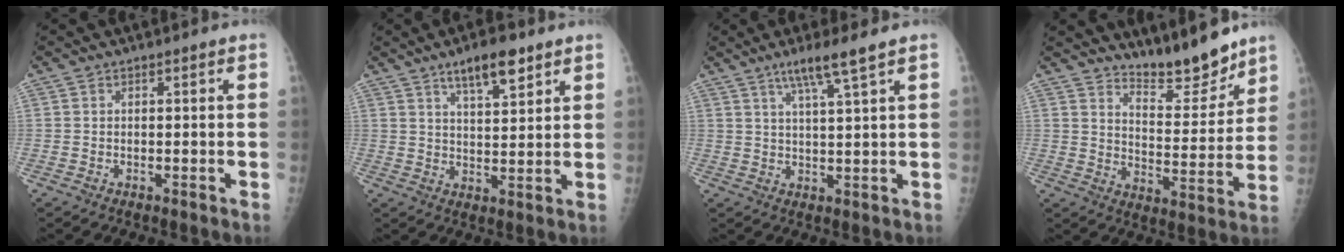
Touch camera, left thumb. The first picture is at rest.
{"total": 8.2, "force": [5.4, 2.6, 5.6], "torque": [-0.078, -0.029, 0.090]}
{"total": 6.2, "force": [4.0, -0.5, 4.7], "torque": [-0.090, -0.020, 0.077]}
{"total": 10.8, "force": [9.9, 2.4, 3.5], "torque": [-0.023, -0.081, 0.168]}